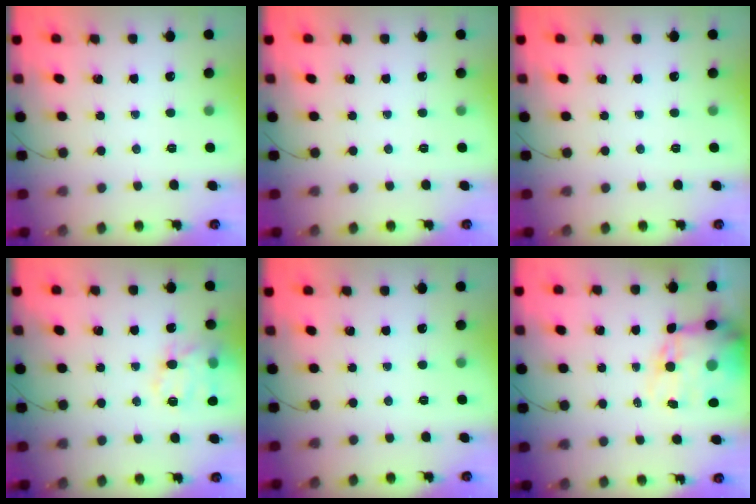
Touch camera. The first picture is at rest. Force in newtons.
{"total": 0.0}
{"total": 0.0}
{"total": 16.2, "press": 16.1, "slide": 2.5}
{"total": 0.0}
{"total": 14.7, "press": 14.3, "slide": 3.6}